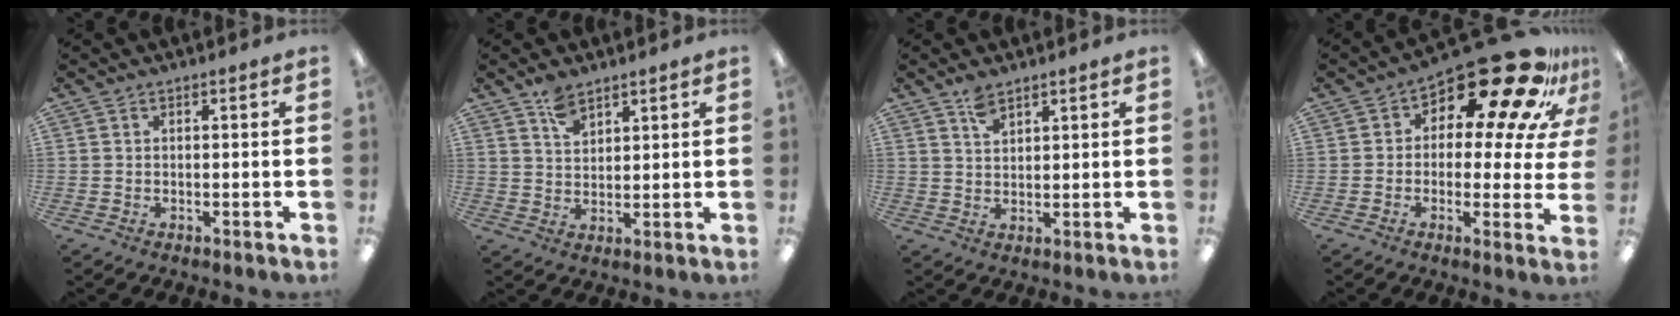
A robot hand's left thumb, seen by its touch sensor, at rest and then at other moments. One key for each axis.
{"total": 5.3, "fx": 4.1, "fy": 2.6, "fz": 2.2, "tx": -0.036, "ty": -0.017, "tz": 0.075}
{"total": 3.8, "fx": 3.0, "fy": 1.5, "fz": 1.7, "tx": -0.032, "ty": -0.008, "tz": 0.055}
{"total": 20.0, "fx": 12.9, "fy": 8.1, "fz": 13.0, "tx": -0.178, "ty": -0.088, "tz": 0.209}